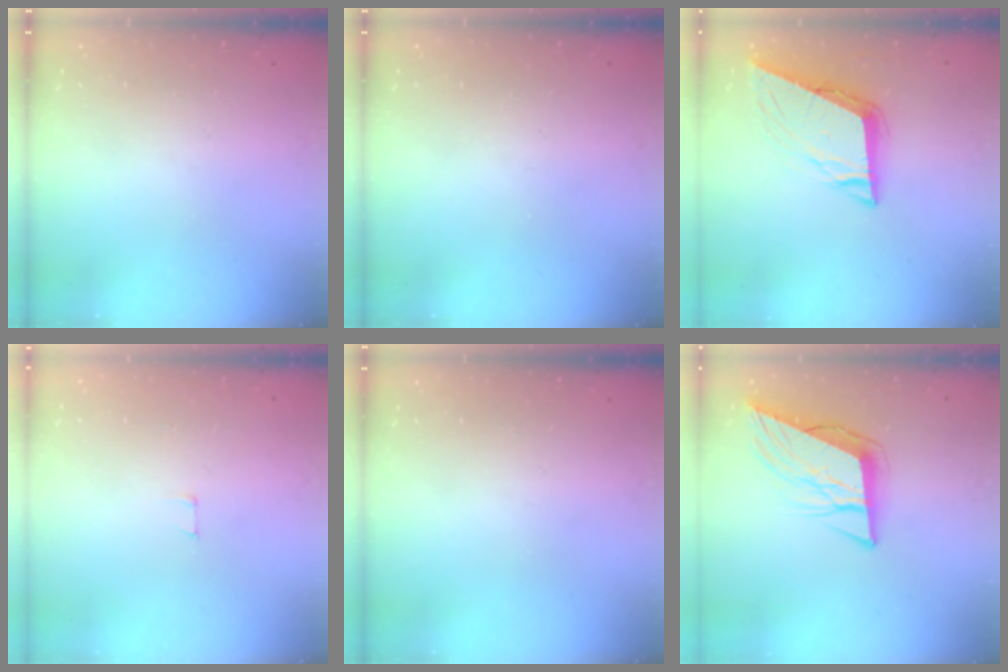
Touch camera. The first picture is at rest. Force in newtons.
{"total": 0.0}
{"total": 9.8, "press": 9.3, "slide": 3.1}
{"total": 2.9, "press": 2.9, "slide": 0.2}
{"total": 0.0}
{"total": 11.1, "press": 10.3, "slide": 4.0}